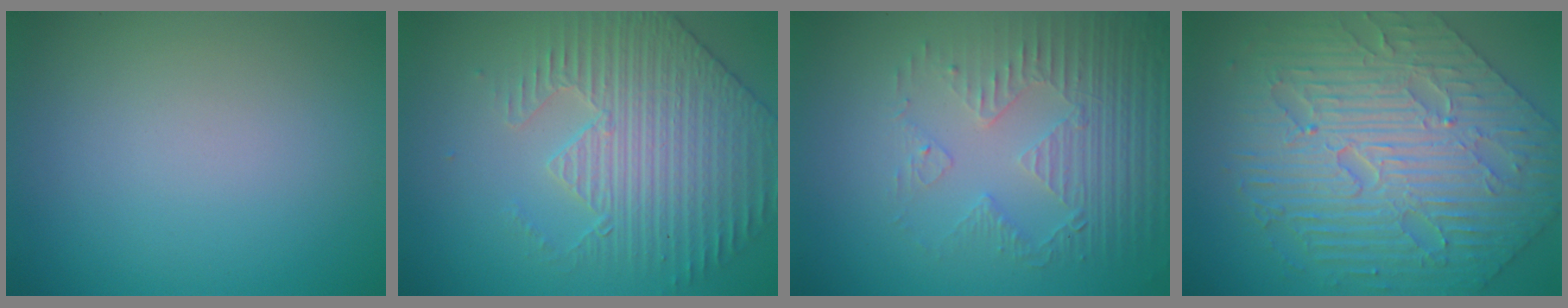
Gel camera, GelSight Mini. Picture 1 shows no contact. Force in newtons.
{"total": 4.2, "press": 4.2, "slide": 0.5}
{"total": 5.2, "press": 3.5, "slide": 3.9}
{"total": 8.9, "press": 6.8, "slide": 5.7}